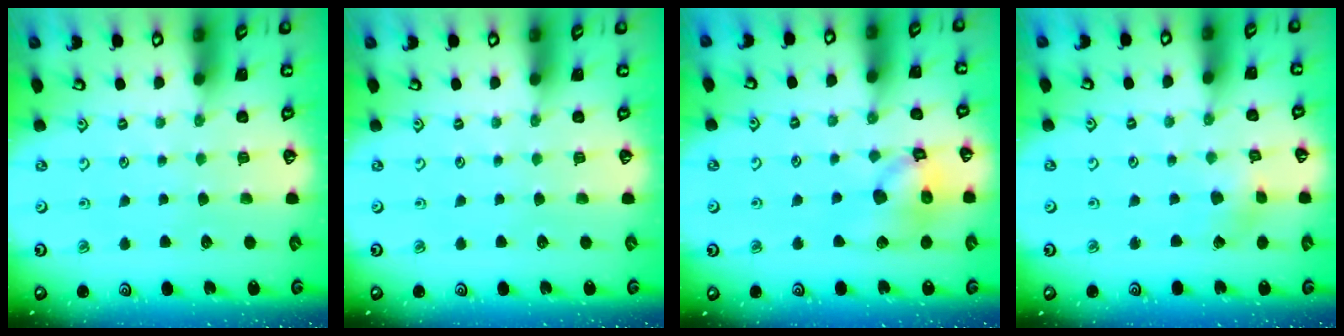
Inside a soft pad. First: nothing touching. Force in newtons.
{"total": 0.0}
{"total": 13.8, "press": 13.7, "slide": 1.7}
{"total": 2.6, "press": 2.6, "slide": 0.3}